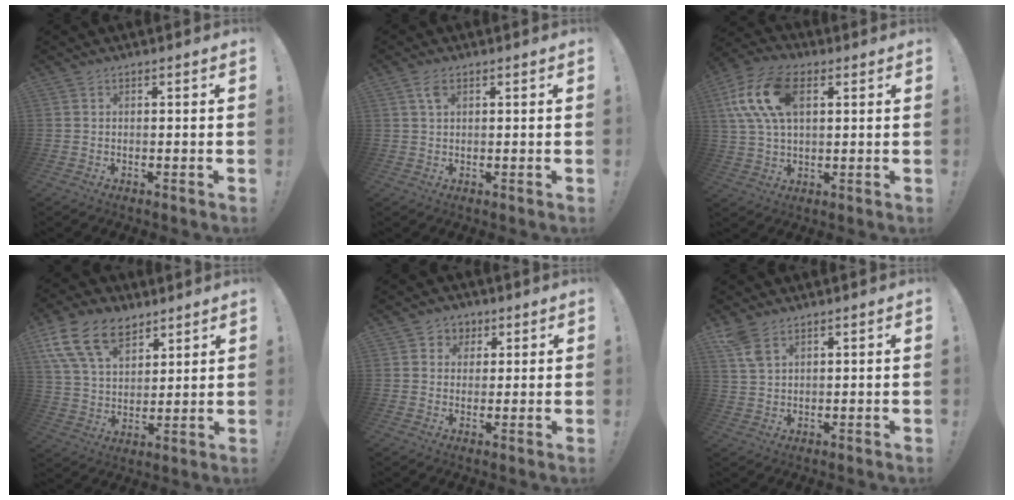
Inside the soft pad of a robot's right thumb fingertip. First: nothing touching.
{"total": 3.0, "force": [1.3, 1.4, 2.3], "torque": [-0.036, -0.002, 0.019]}
{"total": 16.0, "force": [4.7, 9.4, 12.1], "torque": [-0.240, 0.005, 0.089]}
{"total": 16.8, "force": [9.9, 10.4, 8.8], "torque": [-0.157, -0.047, 0.187]}
{"total": 4.6, "force": [1.3, 4.4, 0.6], "torque": [-0.001, -0.009, 0.023]}
{"total": 5.6, "force": [3.6, 2.7, 3.4], "torque": [-0.057, -0.017, 0.068]}